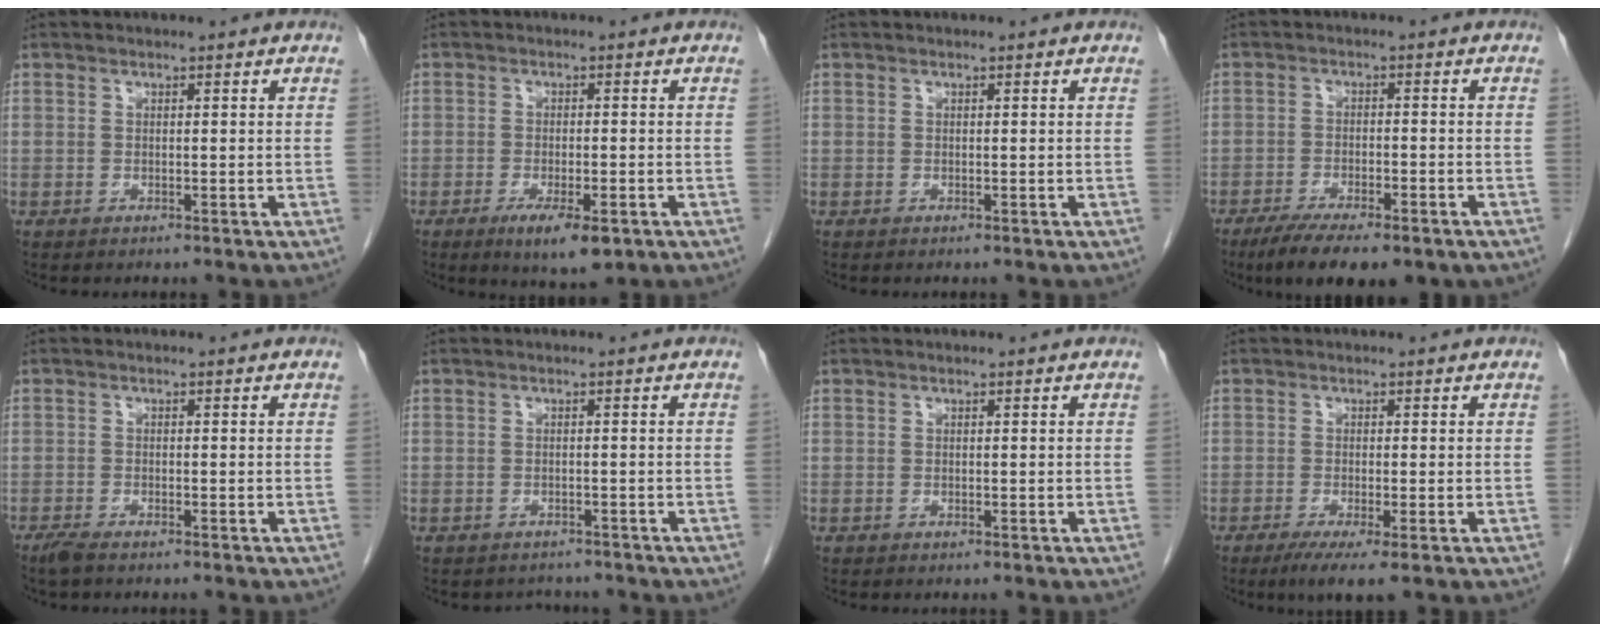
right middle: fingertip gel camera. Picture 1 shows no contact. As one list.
[{"total": 6.2, "force": [-3.3, 1.7, 5.0], "torque": [-0.080, -0.010, -0.045]}, {"total": 0.0}, {"total": 11.2, "force": [-7.9, 3.3, 7.1], "torque": [-0.103, -0.014, -0.116]}, {"total": 2.0, "force": [-1.6, 0.4, 1.1], "torque": [-0.030, -0.006, -0.031]}, {"total": 2.5, "force": [-2.3, 1.1, -0.2], "torque": [0.000, 0.001, -0.033]}, {"total": 0.0}, {"total": 4.5, "force": [-2.5, 0.4, 3.7], "torque": [-0.059, -0.014, -0.040]}]